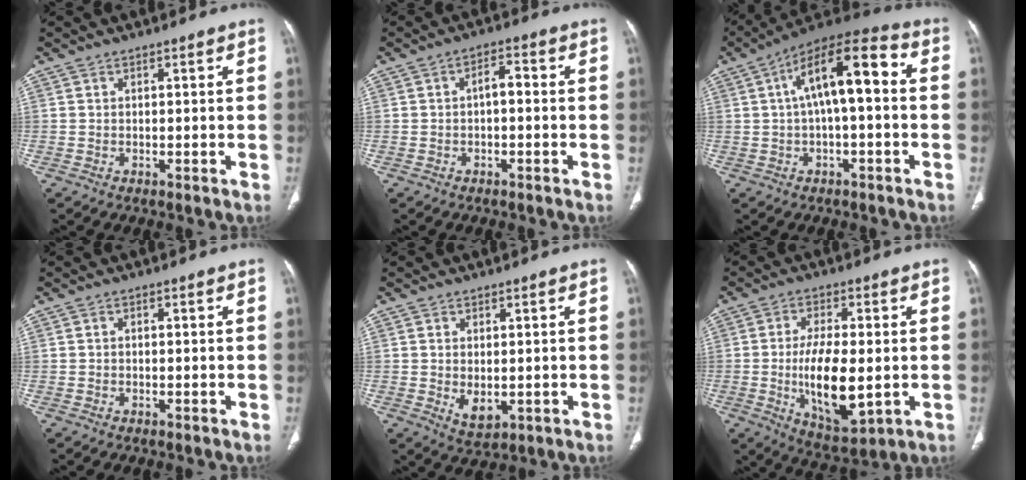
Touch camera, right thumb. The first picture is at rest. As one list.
[{"total": 3.0, "force": [-0.4, 1.5, 2.6], "torque": [-0.031, 0.015, -0.012]}, {"total": 13.4, "force": [1.4, 5.0, 12.4], "torque": [-0.199, 0.043, 0.015]}, {"total": 0.0}, {"total": 4.4, "force": [-0.4, 2.6, 3.5], "torque": [-0.056, -0.010, 0.006]}, {"total": 13.6, "force": [-1.6, 5.7, 12.3], "torque": [-0.207, -0.017, -0.017]}]